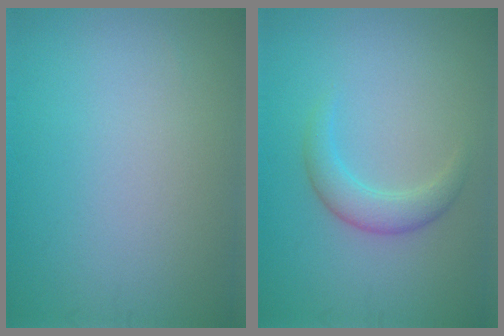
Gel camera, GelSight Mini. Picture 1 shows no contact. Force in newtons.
{"total": 2.7, "press": 2.7, "slide": 0.1}